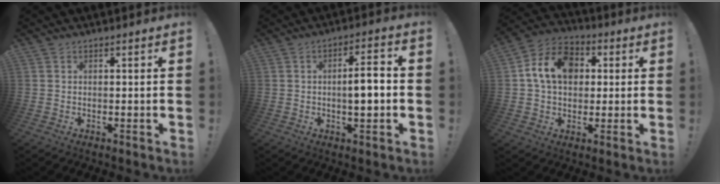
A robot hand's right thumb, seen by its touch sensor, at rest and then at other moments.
{"total": 7.2, "force": [-0.8, 1.6, 7.0], "torque": [-0.104, 0.004, -0.020]}
{"total": 14.0, "force": [3.4, 10.5, 8.6], "torque": [-0.138, 0.013, 0.069]}